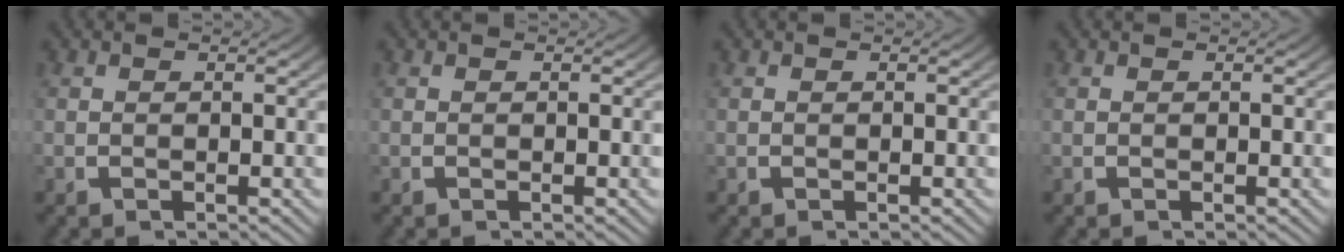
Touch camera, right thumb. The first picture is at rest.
{"total": 0.0}
{"total": 0.0}
{"total": 0.0}